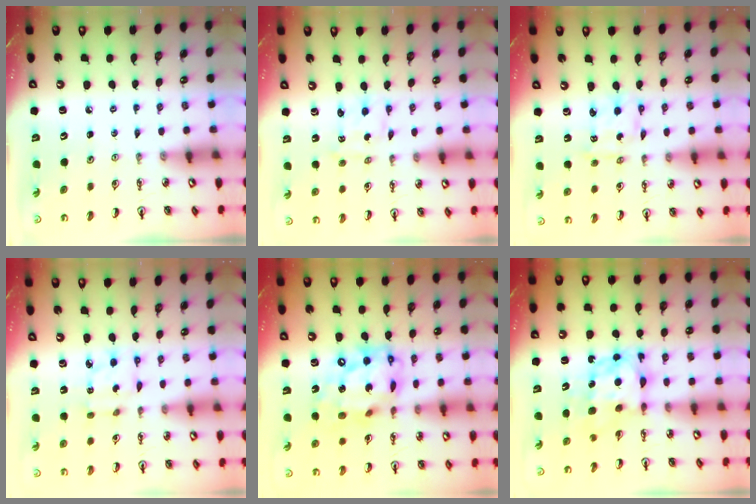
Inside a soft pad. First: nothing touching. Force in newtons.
{"total": 1.0, "press": 0.9, "slide": 0.5}
{"total": 2.7, "press": 2.7, "slide": 0.2}
{"total": 5.0, "press": 4.9, "slide": 0.1}
{"total": 18.7, "press": 18.6, "slide": 1.9}
{"total": 7.4, "press": 7.4, "slide": 0.7}